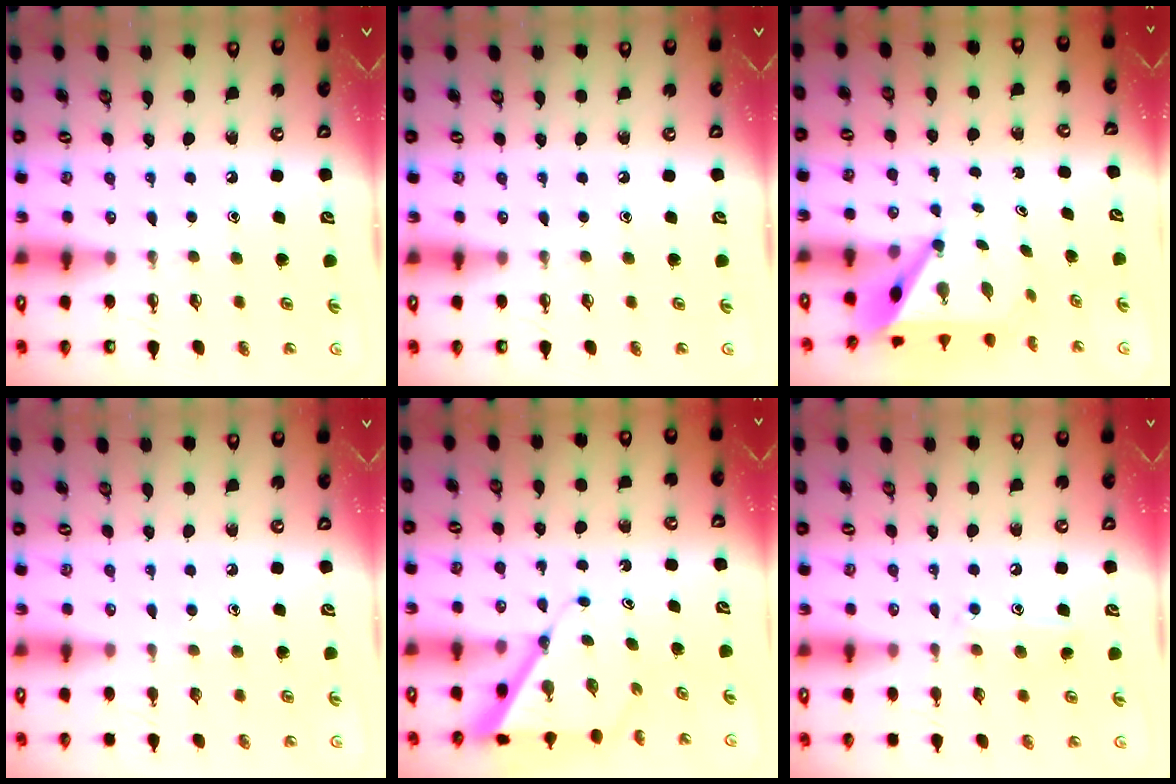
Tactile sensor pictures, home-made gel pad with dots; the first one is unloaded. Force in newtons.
{"total": 0.0}
{"total": 4.9, "press": 4.9, "slide": 0.6}
{"total": 5.5, "press": 5.4, "slide": 0.7}
{"total": 6.9, "press": 6.9, "slide": 0.7}
{"total": 9.0, "press": 9.0, "slide": 0.7}